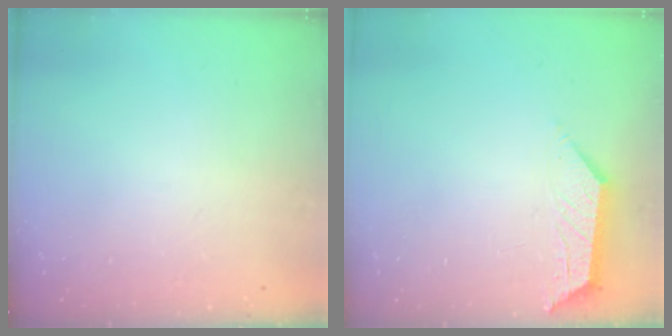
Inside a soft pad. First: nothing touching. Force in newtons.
{"total": 1.9, "press": 1.9, "slide": 0.3}